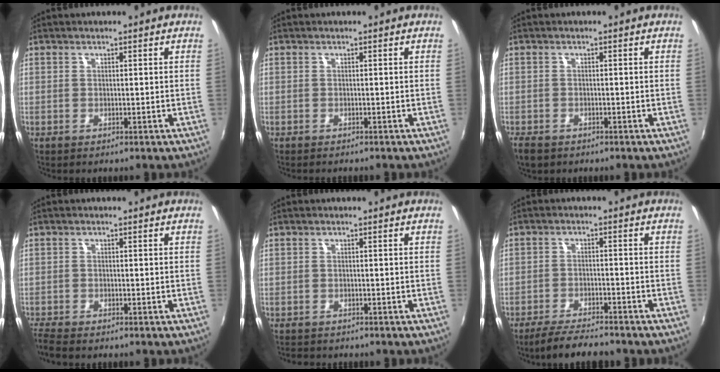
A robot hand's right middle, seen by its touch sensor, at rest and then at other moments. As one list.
[{"total": 1.1, "force": [-1.0, 0.3, 0.3], "torque": [-0.008, -0.007, -0.017]}, {"total": 3.3, "force": [-2.4, 1.8, 1.4], "torque": [-0.039, -0.010, -0.045]}, {"total": 3.5, "force": [-3.3, 0.3, 1.2], "torque": [-0.037, -0.020, -0.065]}, {"total": 2.8, "force": [-2.6, 0.9, 0.6], "torque": [-0.021, -0.014, -0.043]}, {"total": 7.5, "force": [-6.6, 1.4, 3.1], "torque": [-0.082, -0.012, -0.112]}]